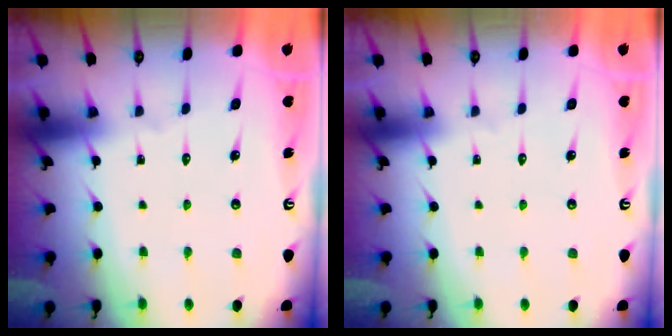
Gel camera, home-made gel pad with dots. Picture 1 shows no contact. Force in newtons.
{"total": 0.0}